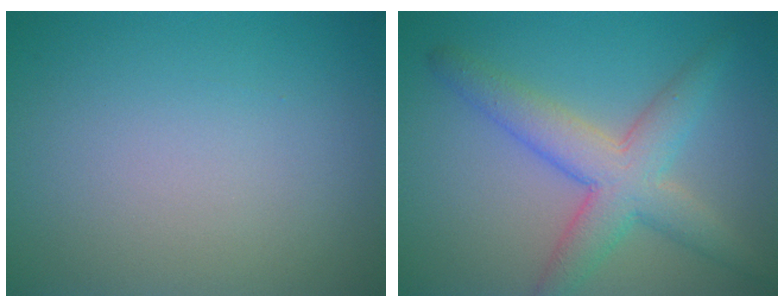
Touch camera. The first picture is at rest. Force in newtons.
{"total": 5.6, "press": 5.6, "slide": 0.2}